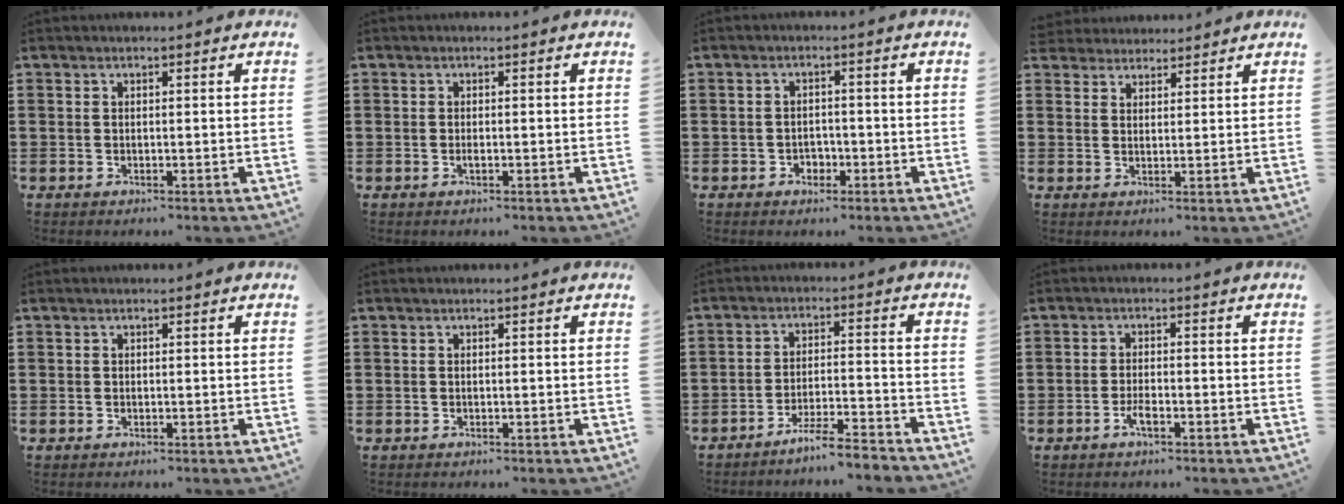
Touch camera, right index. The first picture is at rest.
{"total": 0.6, "force": [-0.2, 0.2, 0.5], "torque": [-0.018, -0.006, -0.006]}
{"total": 1.9, "force": [-1.1, 1.4, 0.6], "torque": [-0.016, 0.000, -0.025]}
{"total": 2.7, "force": [2.5, 0.8, -0.5], "torque": [0.000, 0.003, 0.050]}
{"total": 0.0}
{"total": 0.0}
{"total": 5.5, "force": [-5.1, -0.2, 2.1], "torque": [-0.041, -0.008, -0.096]}
{"total": 2.3, "force": [-1.3, 0.5, 1.8], "torque": [-0.040, -0.002, -0.026]}